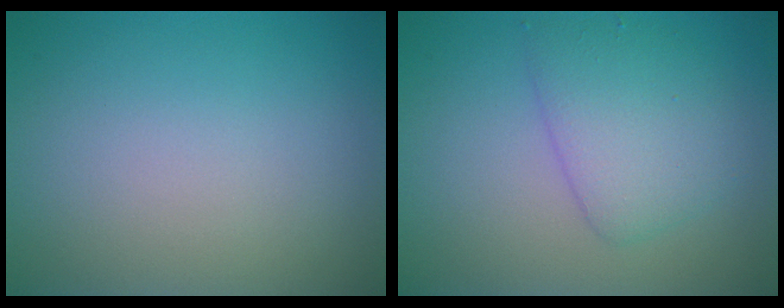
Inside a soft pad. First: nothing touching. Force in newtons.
{"total": 3.8, "press": 3.8, "slide": 0.1}